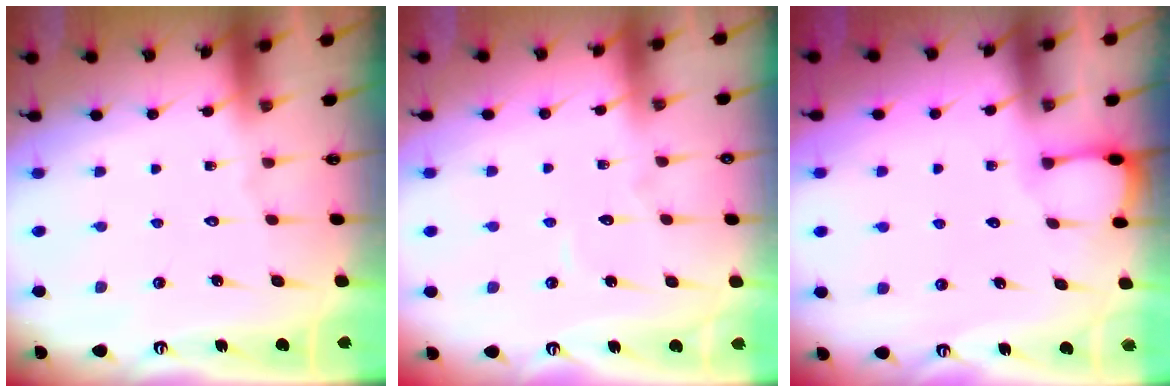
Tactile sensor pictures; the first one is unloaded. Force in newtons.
{"total": 2.9, "press": 2.9, "slide": 0.3}
{"total": 2.3, "press": 2.3, "slide": 0.3}